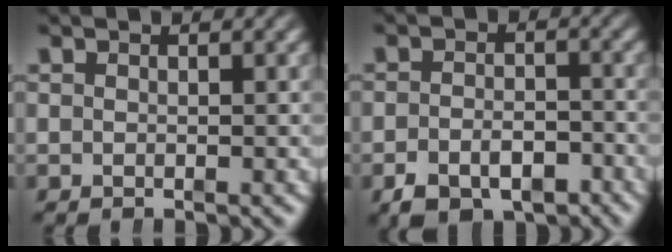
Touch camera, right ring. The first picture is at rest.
{"total": 4.9, "force": [-3.6, 2.8, 2.0], "torque": [-0.013, -0.014, -0.055]}